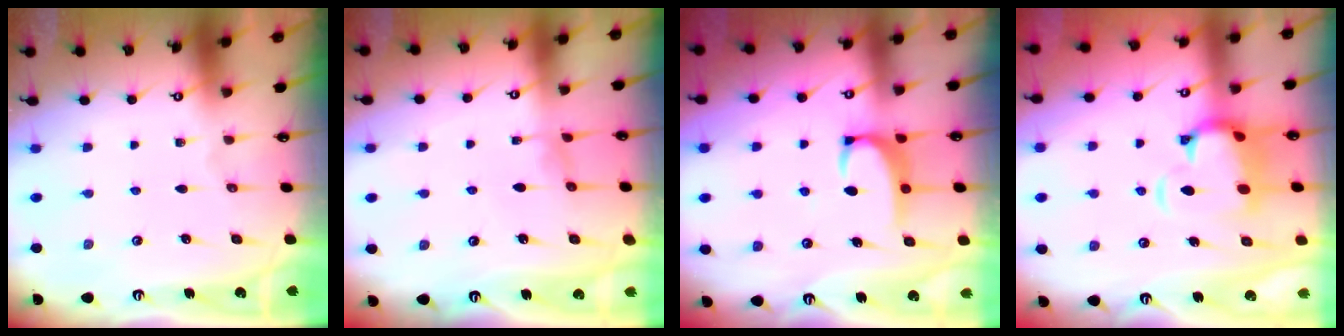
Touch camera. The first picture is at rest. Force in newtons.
{"total": 0.7, "press": 0.4, "slide": 0.5}
{"total": 2.9, "press": 2.9, "slide": 0.5}
{"total": 5.4, "press": 5.2, "slide": 1.5}